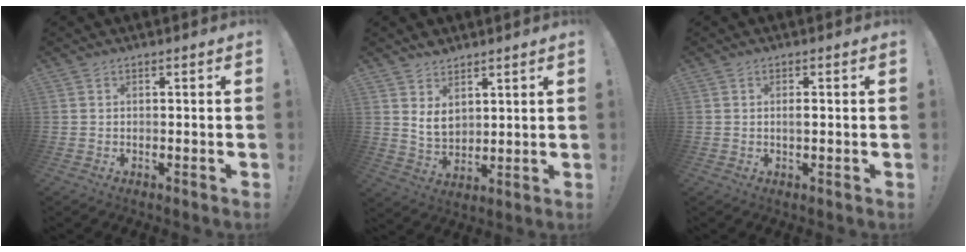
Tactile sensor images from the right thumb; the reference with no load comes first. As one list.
[{"total": 7.0, "force": [4.3, 4.8, 3.0], "torque": [-0.048, -0.026, 0.084]}, {"total": 1.3, "force": [-0.1, 0.4, 1.3], "torque": [-0.018, -0.002, -0.003]}]